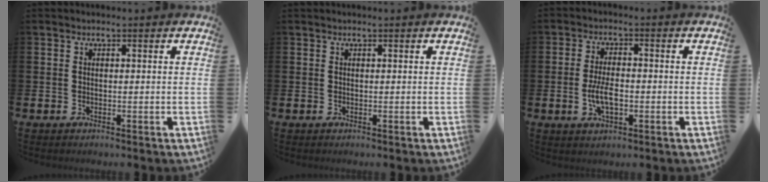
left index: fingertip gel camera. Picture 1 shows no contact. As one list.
[{"total": 0.0}, {"total": 4.7, "force": [-0.8, 2.1, 4.1], "torque": [-0.073, 0.000, -0.016]}]